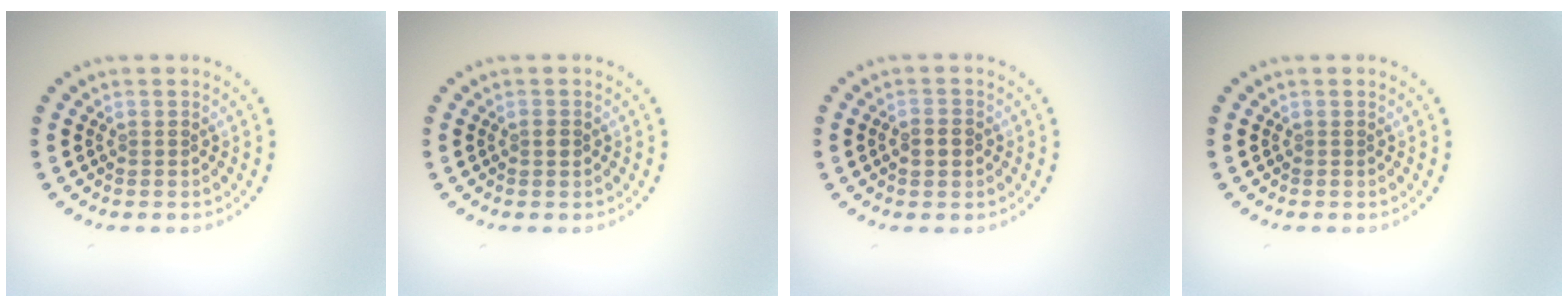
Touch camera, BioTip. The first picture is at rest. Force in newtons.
{"total": 0.9, "press": 0.9, "slide": 0.0}
{"total": 1.7, "press": 1.7, "slide": 0.5}
{"total": 0.0}